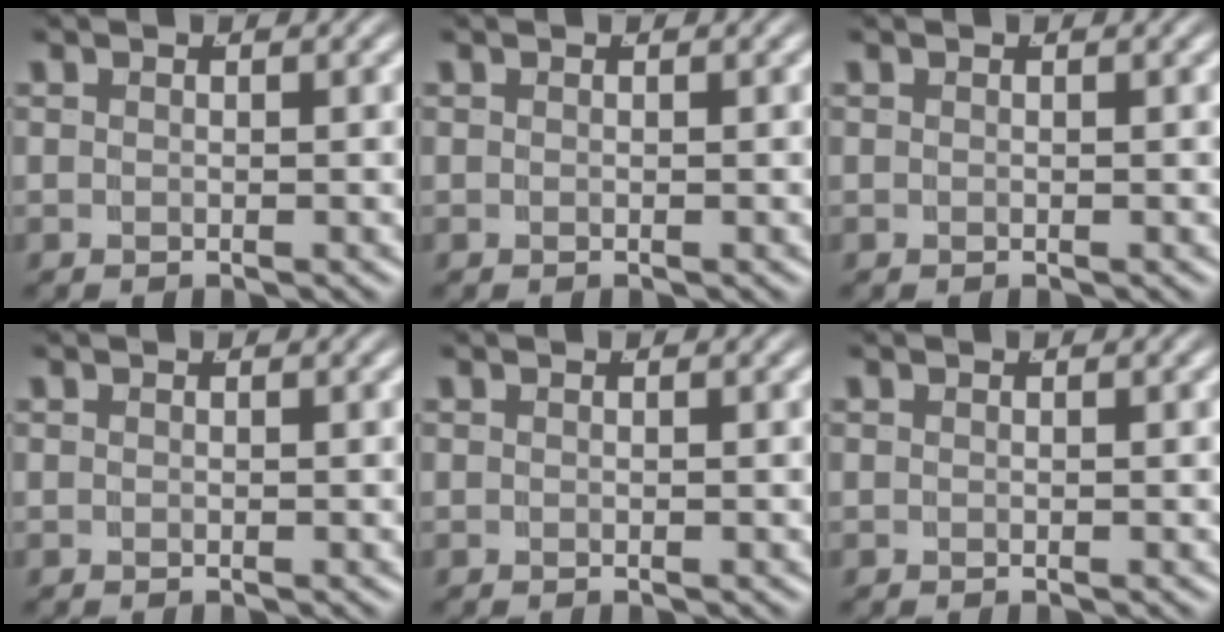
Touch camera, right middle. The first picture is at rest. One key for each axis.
{"total": 0.0}
{"total": 0.0}
{"total": 0.0}
{"total": 0.0}
{"total": 0.0}